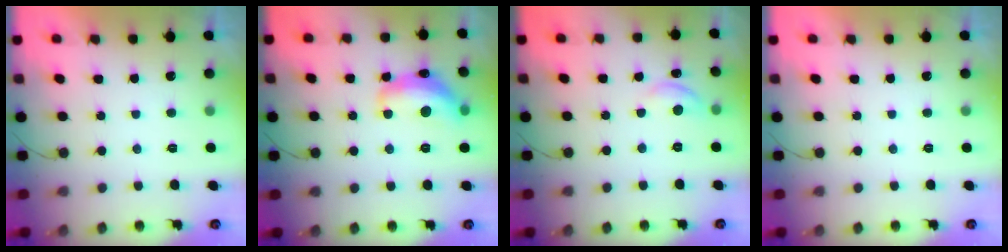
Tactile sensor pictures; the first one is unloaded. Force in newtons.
{"total": 14.9, "press": 14.8, "slide": 0.9}
{"total": 5.8, "press": 5.7, "slide": 0.6}
{"total": 0.0}